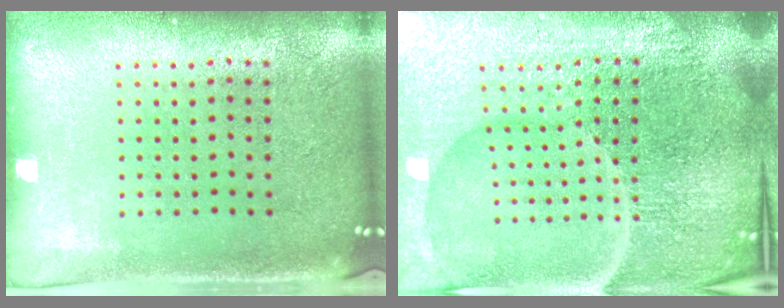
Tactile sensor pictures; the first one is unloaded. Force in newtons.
{"total": 7.1, "press": 6.3, "slide": 3.3}